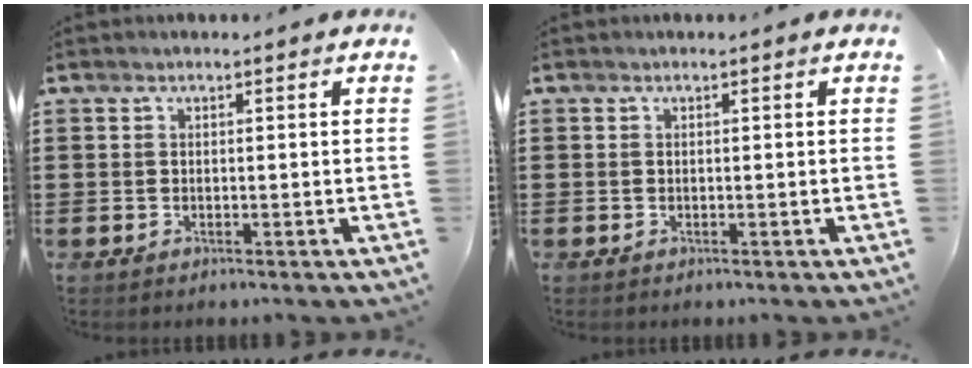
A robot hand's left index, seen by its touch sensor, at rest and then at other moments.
{"total": 0.0}